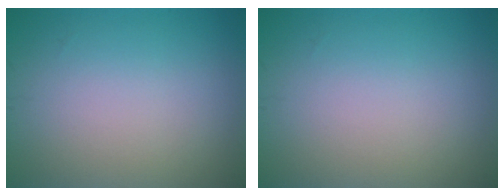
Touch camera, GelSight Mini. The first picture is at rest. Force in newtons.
{"total": 0.0}